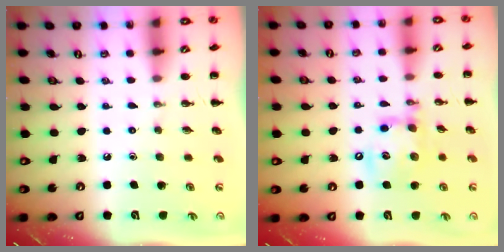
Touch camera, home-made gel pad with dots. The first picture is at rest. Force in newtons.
{"total": 13.9, "press": 13.7, "slide": 2.3}